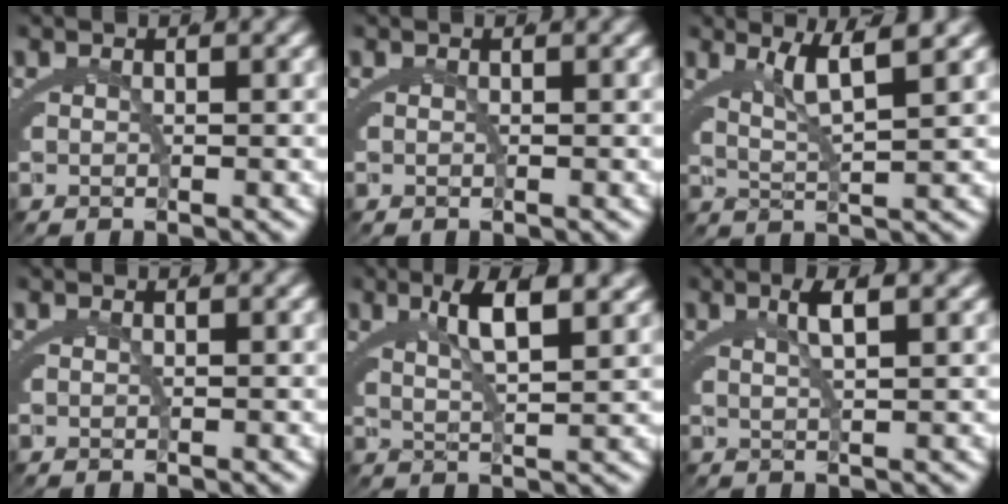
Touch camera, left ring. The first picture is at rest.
{"total": 0.0}
{"total": 3.5, "force": [2.1, -0.1, 2.8], "torque": [-0.048, 0.001, 0.040]}
{"total": 0.0}
{"total": 4.2, "force": [2.5, 0.0, 3.4], "torque": [-0.056, 0.000, 0.048]}
{"total": 2.5, "force": [1.5, -1.0, 1.8], "torque": [-0.024, 0.003, 0.031]}